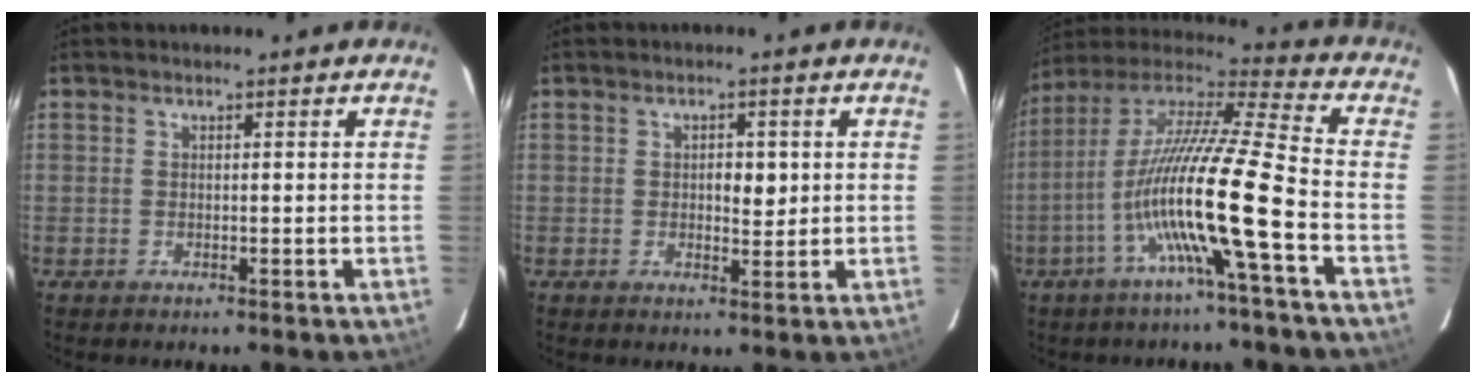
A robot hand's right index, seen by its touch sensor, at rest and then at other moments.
{"total": 3.0, "force": [0.4, 1.7, 2.5], "torque": [-0.034, -0.001, 0.008]}
{"total": 17.1, "force": [-5.7, -0.8, 16.2], "torque": [-0.312, 0.003, -0.115]}